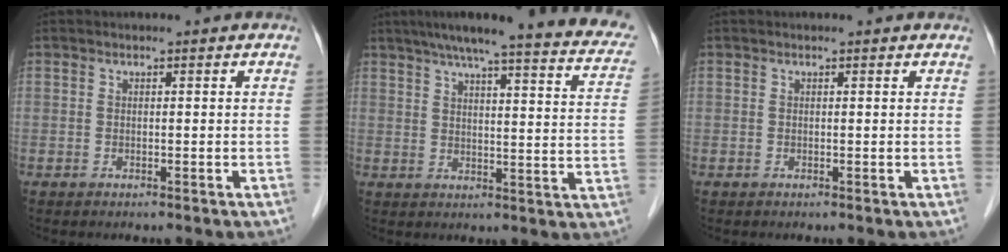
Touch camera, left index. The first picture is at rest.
{"total": 23.2, "force": [19.2, 2.6, 12.7], "torque": [-0.172, -0.001, 0.225]}
{"total": 1.0, "force": [0.9, 0.2, 0.2], "torque": [-0.009, 0.002, 0.005]}